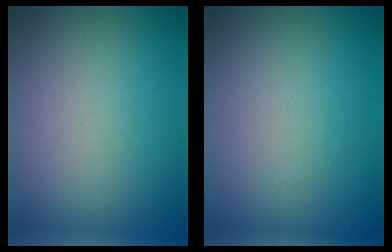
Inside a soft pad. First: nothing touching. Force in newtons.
{"total": 0.0}